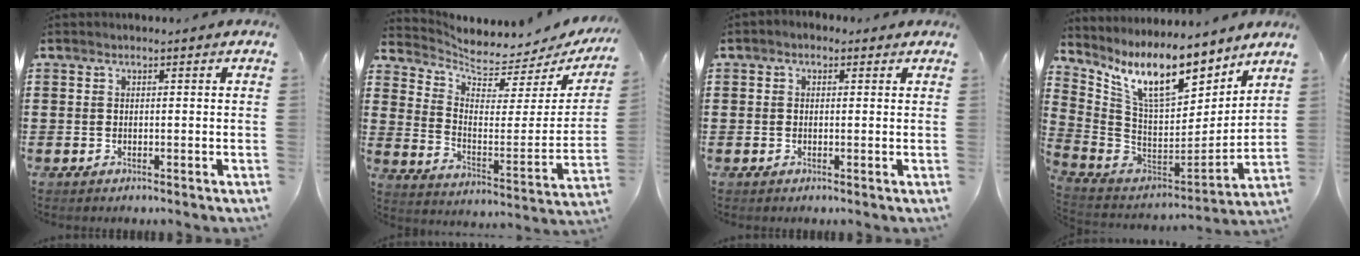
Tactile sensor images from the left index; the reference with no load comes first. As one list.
[{"total": 4.1, "force": [4.0, 0.5, 0.7], "torque": [-0.041, -0.043, 0.063]}, {"total": 1.0, "force": [0.0, 0.8, 0.6], "torque": [-0.012, 0.006, -0.002]}, {"total": 12.7, "force": [8.7, 3.5, 8.5], "torque": [-0.187, -0.046, 0.154]}]